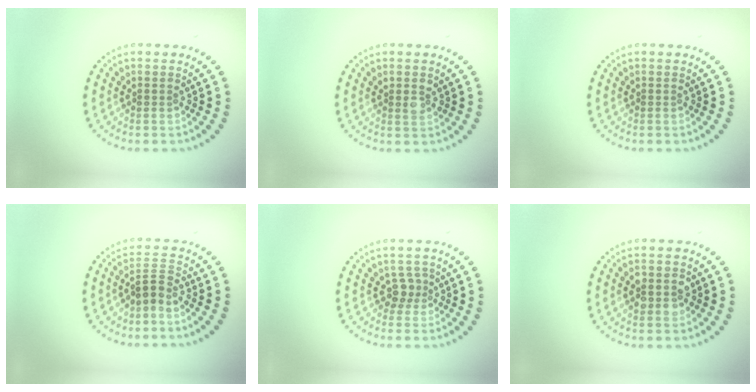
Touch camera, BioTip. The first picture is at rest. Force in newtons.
{"total": 1.3, "press": 1.2, "slide": 0.5}
{"total": 0.0}
{"total": 2.2, "press": 1.7, "slide": 1.3}
{"total": 1.7, "press": 1.4, "slide": 1.0}
{"total": 2.9, "press": 2.9, "slide": 0.3}